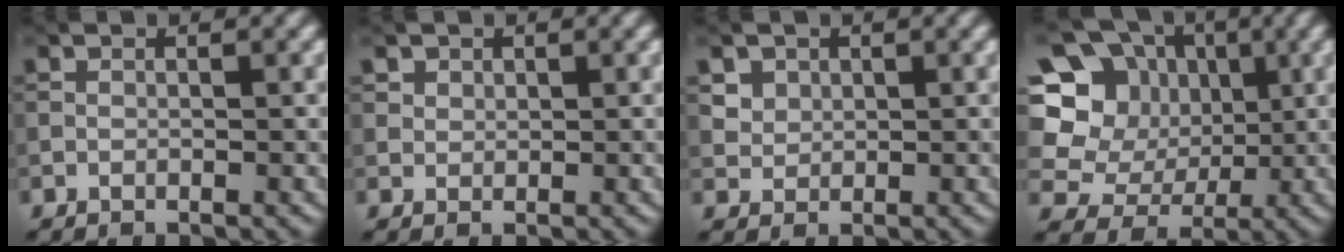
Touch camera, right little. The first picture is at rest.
{"total": 1.1, "force": [0.6, 0.8, 0.3], "torque": [-0.007, 0.001, 0.014]}
{"total": 2.0, "force": [0.8, 1.6, 0.8], "torque": [-0.017, -0.002, 0.016]}
{"total": 11.2, "force": [2.1, 10.4, 3.6], "torque": [-0.138, 0.035, 0.016]}